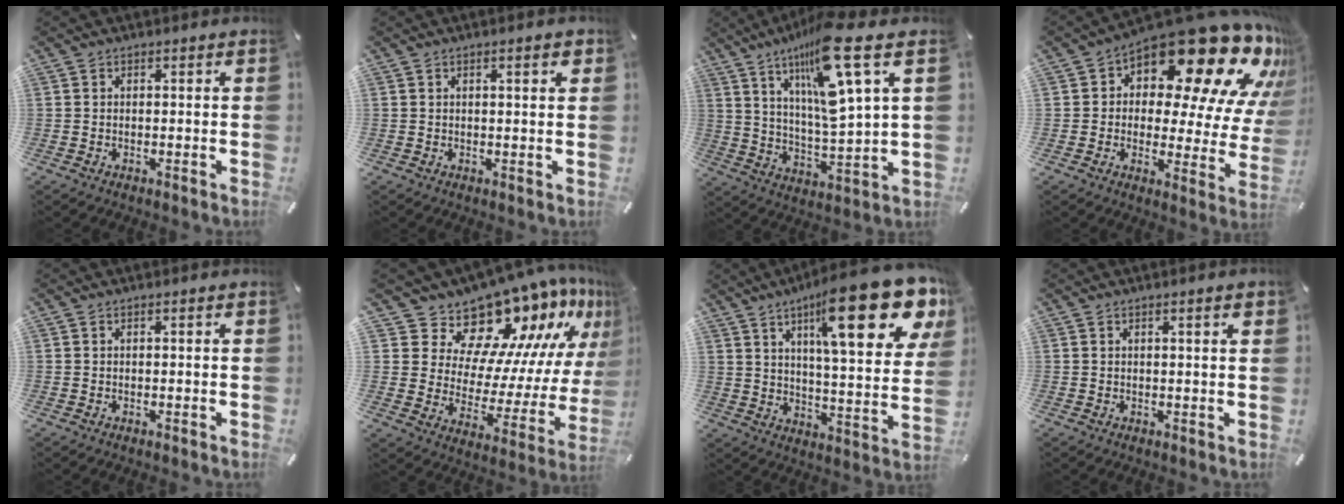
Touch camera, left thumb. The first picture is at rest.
{"total": 1.5, "force": [0.8, 0.5, 1.2], "torque": [-0.023, 0.003, 0.013]}
{"total": 17.6, "force": [10.5, 2.6, 13.9], "torque": [-0.247, -0.053, 0.162]}
{"total": 21.9, "force": [13.9, 8.6, 14.5], "torque": [-0.196, -0.118, 0.224]}
{"total": 0.0}
{"total": 17.6, "force": [16.0, 6.7, 3.0], "torque": [-0.029, -0.168, 0.271]}
{"total": 24.8, "force": [13.9, 8.3, 18.8], "torque": [-0.269, -0.084, 0.219]}
{"total": 1.6, "force": [0.7, 0.1, 1.4], "torque": [-0.029, 0.000, 0.011]}